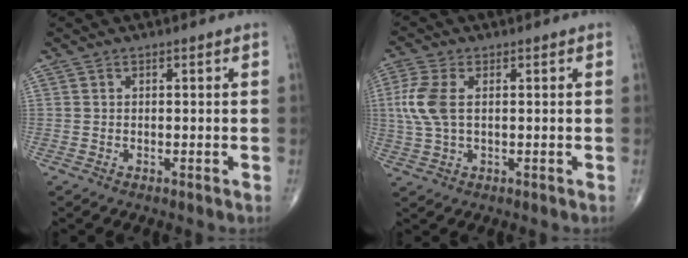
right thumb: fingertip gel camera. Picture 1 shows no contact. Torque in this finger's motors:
{"motor_torque": [-0.62, 0.76, 1.05, 0.16, 0.06]}